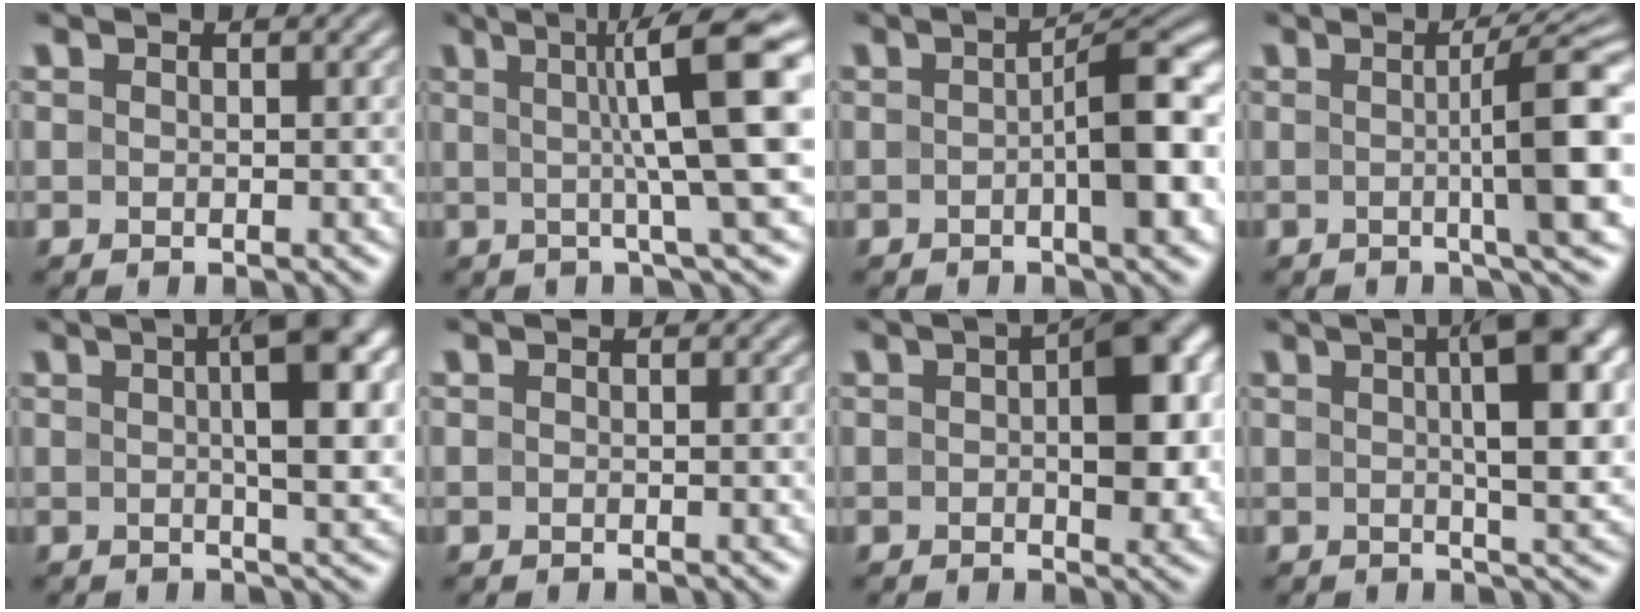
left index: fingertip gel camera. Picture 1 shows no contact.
{"total": 10.0, "force": [1.6, 1.5, 9.7], "torque": [-0.116, 0.020, 0.020]}
{"total": 6.2, "force": [-0.8, 1.6, 5.9], "torque": [-0.078, 0.010, -0.015]}
{"total": 7.7, "force": [0.1, 1.2, 7.6], "torque": [-0.098, 0.006, -0.001]}
{"total": 7.9, "force": [1.8, 2.1, 7.4], "torque": [-0.089, 0.012, 0.024]}
{"total": 0.0}
{"total": 8.1, "force": [0.9, 4.1, 6.9], "torque": [-0.083, 0.010, 0.008]}
{"total": 8.9, "force": [2.1, 2.5, 8.3], "torque": [-0.105, 0.012, 0.031]}